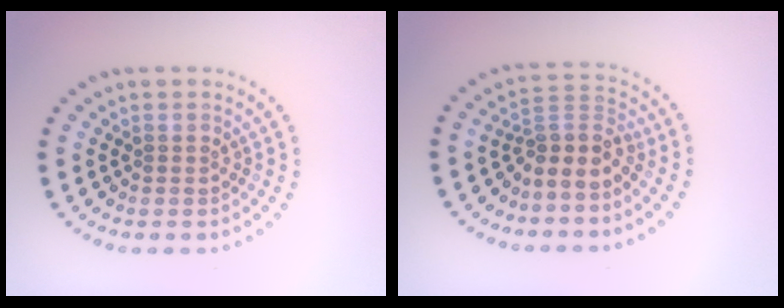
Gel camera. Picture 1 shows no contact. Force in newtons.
{"total": 3.4, "press": 2.6, "slide": 2.3}